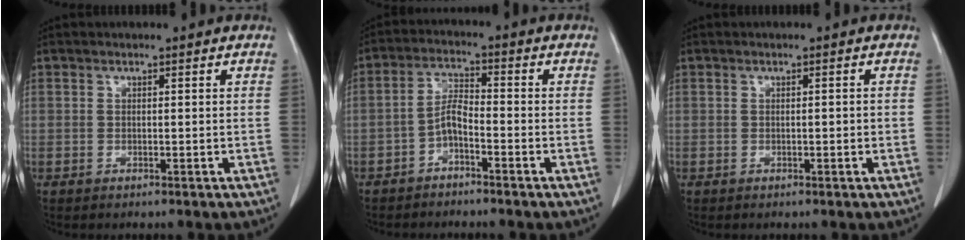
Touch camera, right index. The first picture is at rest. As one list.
[{"total": 3.7, "force": [-2.2, 0.9, 2.9], "torque": [-0.059, 0.010, -0.045]}, {"total": 1.0, "force": [-0.2, 0.1, 0.9], "torque": [-0.011, 0.001, -0.001]}]